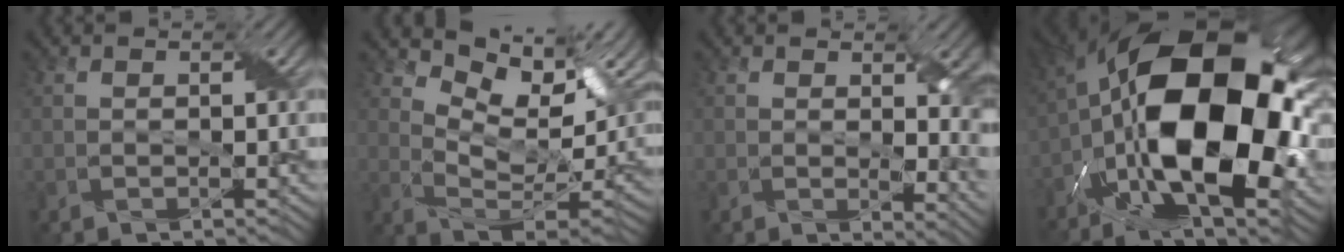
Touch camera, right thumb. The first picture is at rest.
{"total": 12.6, "force": [6.4, 5.3, 9.4], "torque": [-0.174, 0.004, 0.119]}
{"total": 6.1, "force": [1.6, 3.0, 5.1], "torque": [-0.065, -0.017, 0.037]}
{"total": 21.1, "force": [-2.6, 11.5, 17.6], "torque": [-0.352, -0.009, -0.037]}